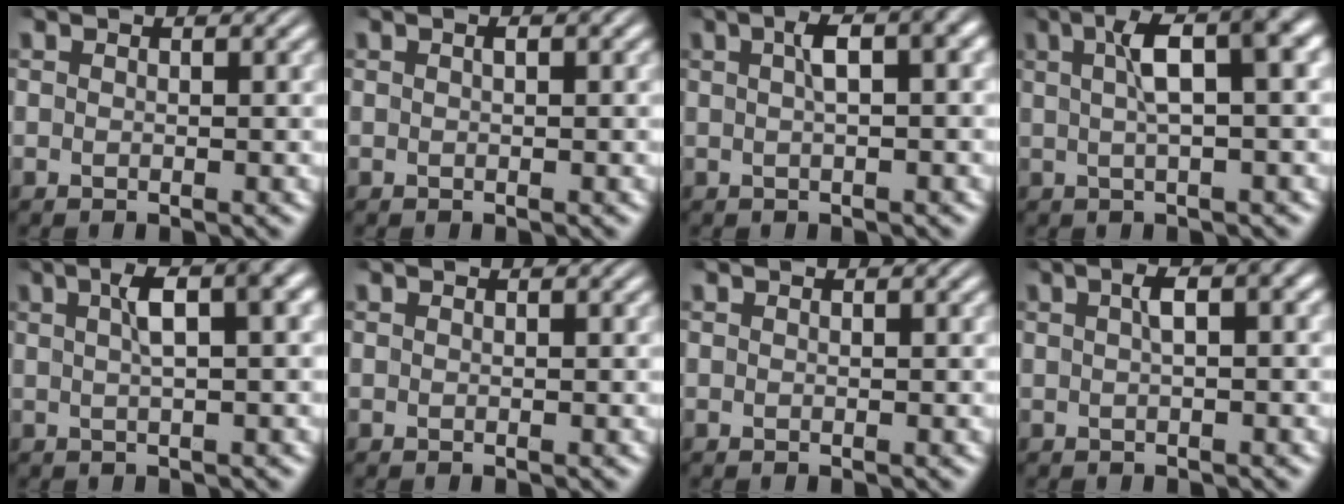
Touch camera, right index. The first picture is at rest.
{"total": 0.6, "force": [0.1, 0.3, 0.5], "torque": [-0.015, 0.002, 0.001]}
{"total": 2.8, "force": [0.4, 0.2, 2.7], "torque": [-0.037, 0.016, 0.004]}
{"total": 5.3, "force": [1.1, 0.6, 5.1], "torque": [-0.077, 0.023, 0.015]}
{"total": 3.6, "force": [0.8, 0.1, 3.5], "torque": [-0.049, 0.020, 0.010]}
{"total": 0.0}
{"total": 0.0}
{"total": 2.0, "force": [0.2, 0.2, 2.0], "torque": [-0.029, 0.013, 0.002]}